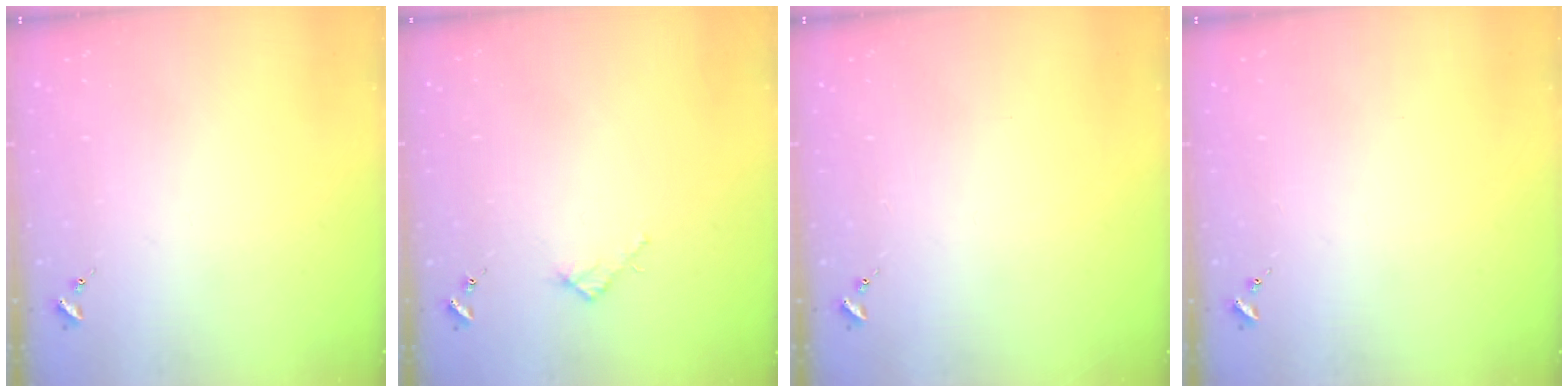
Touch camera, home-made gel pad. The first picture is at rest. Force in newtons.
{"total": 2.7, "press": 2.7, "slide": 0.3}
{"total": 0.0}
{"total": 0.0}